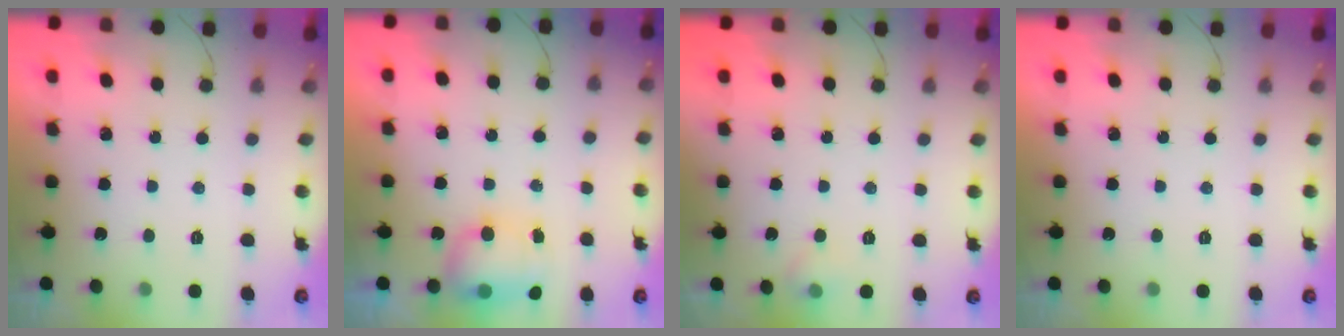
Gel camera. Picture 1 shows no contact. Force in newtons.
{"total": 7.0, "press": 6.9, "slide": 1.1}
{"total": 5.3, "press": 5.1, "slide": 1.5}
{"total": 0.0}